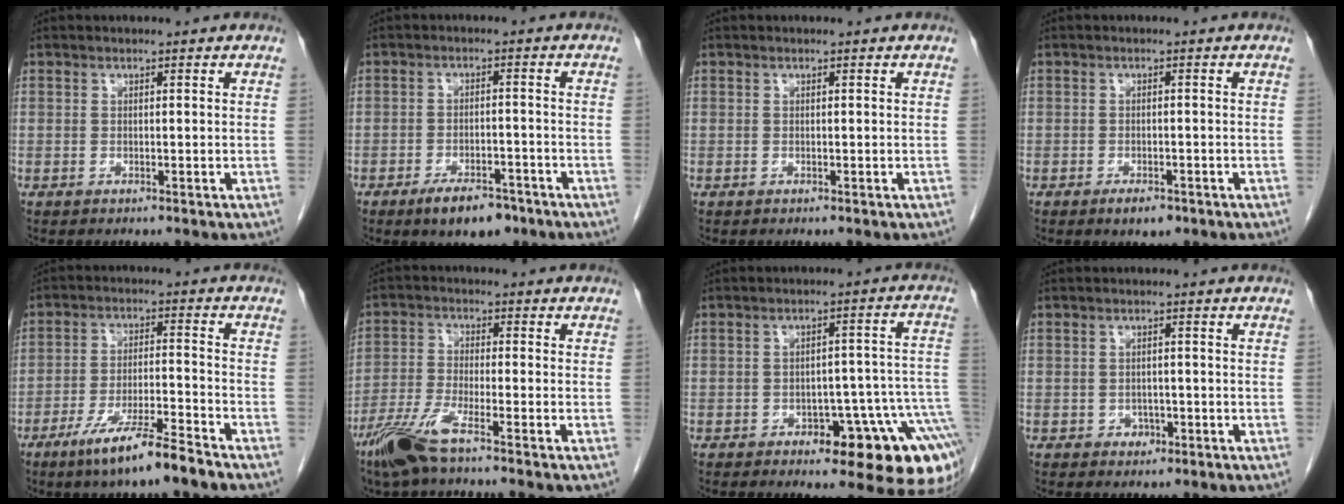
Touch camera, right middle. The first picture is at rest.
{"total": 6.3, "force": [-4.4, 2.5, 3.8], "torque": [-0.067, -0.002, -0.066]}
{"total": 0.0}
{"total": 2.6, "force": [-1.6, 1.0, 1.7], "torque": [-0.034, -0.003, -0.020]}
{"total": 9.6, "force": [-6.8, 0.2, 6.7], "torque": [-0.126, -0.021, -0.125]}
{"total": 7.3, "force": [-5.2, 0.3, 5.1], "torque": [-0.115, -0.019, -0.107]}
{"total": 14.5, "force": [-7.4, 4.4, 11.7], "torque": [-0.051, 0.039, -0.089]}
{"total": 1.6, "force": [-0.8, 1.3, 0.6], "torque": [-0.010, 0.004, -0.008]}